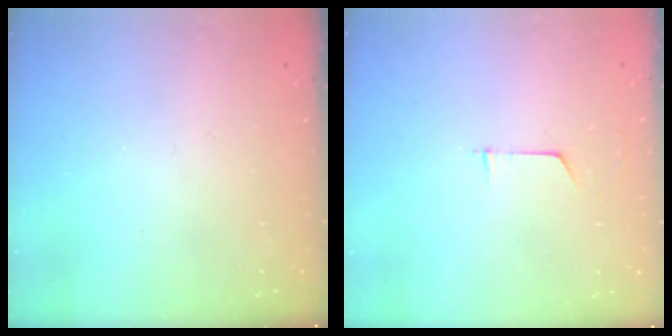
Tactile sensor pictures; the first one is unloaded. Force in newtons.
{"total": 3.2, "press": 3.2, "slide": 0.3}